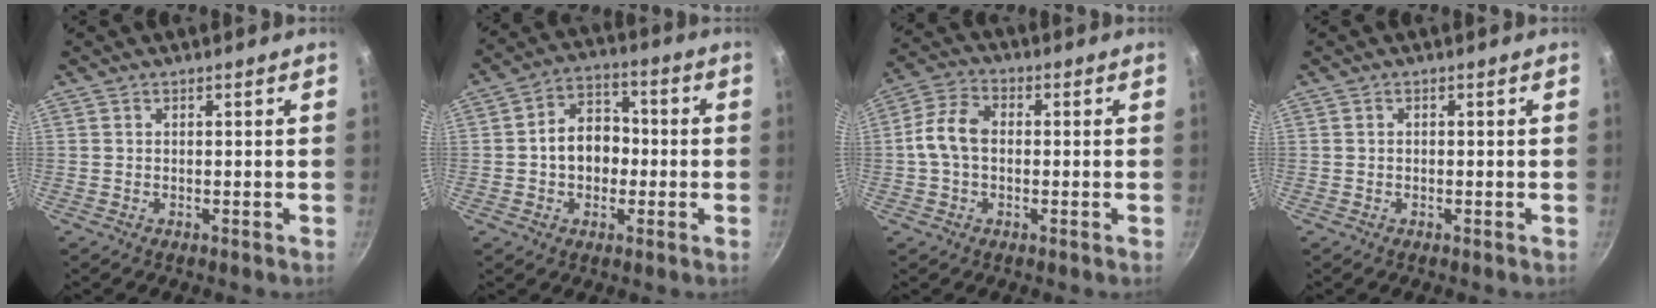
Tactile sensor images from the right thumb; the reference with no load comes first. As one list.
[{"total": 9.7, "force": [-0.6, 7.3, 6.3], "torque": [-0.068, 0.027, -0.020]}, {"total": 7.9, "force": [-0.2, 5.5, 5.7], "torque": [-0.111, 0.026, -0.011]}, {"total": 0.5, "force": [-0.1, 0.5, 0.2], "torque": [0.000, 0.003, -0.004]}]